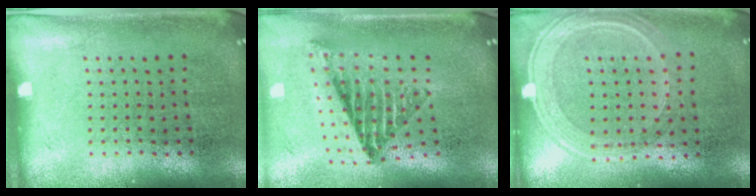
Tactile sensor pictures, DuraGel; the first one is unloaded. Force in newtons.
{"total": 1.5, "press": 1.3, "slide": 0.9}
{"total": 1.2, "press": 1.1, "slide": 0.4}